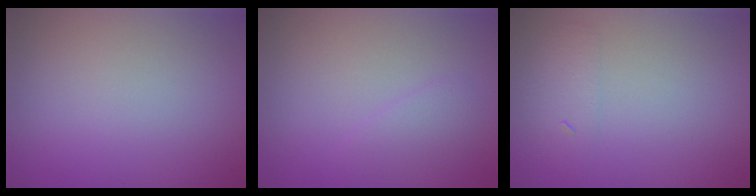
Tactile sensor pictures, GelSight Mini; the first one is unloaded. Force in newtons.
{"total": 1.2, "press": 1.2, "slide": 0.1}
{"total": 1.6, "press": 1.6, "slide": 0.1}